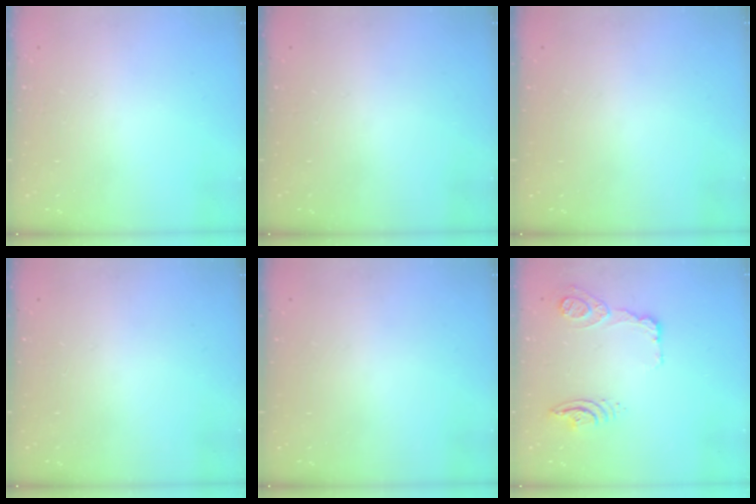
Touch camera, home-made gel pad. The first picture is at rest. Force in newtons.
{"total": 0.0}
{"total": 0.0}
{"total": 0.0}
{"total": 0.0}
{"total": 21.3, "press": 16.2, "slide": 13.8}